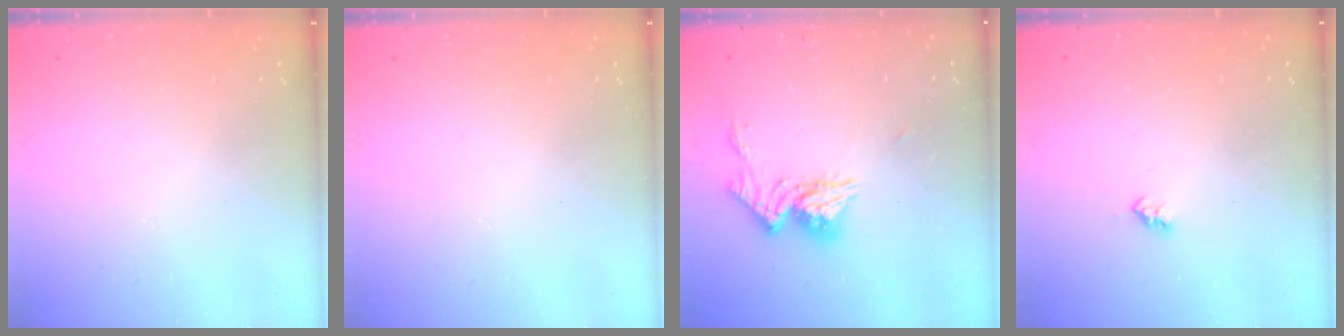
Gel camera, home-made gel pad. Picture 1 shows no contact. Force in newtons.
{"total": 0.0}
{"total": 11.7, "press": 11.7, "slide": 0.8}
{"total": 2.6, "press": 2.5, "slide": 0.4}